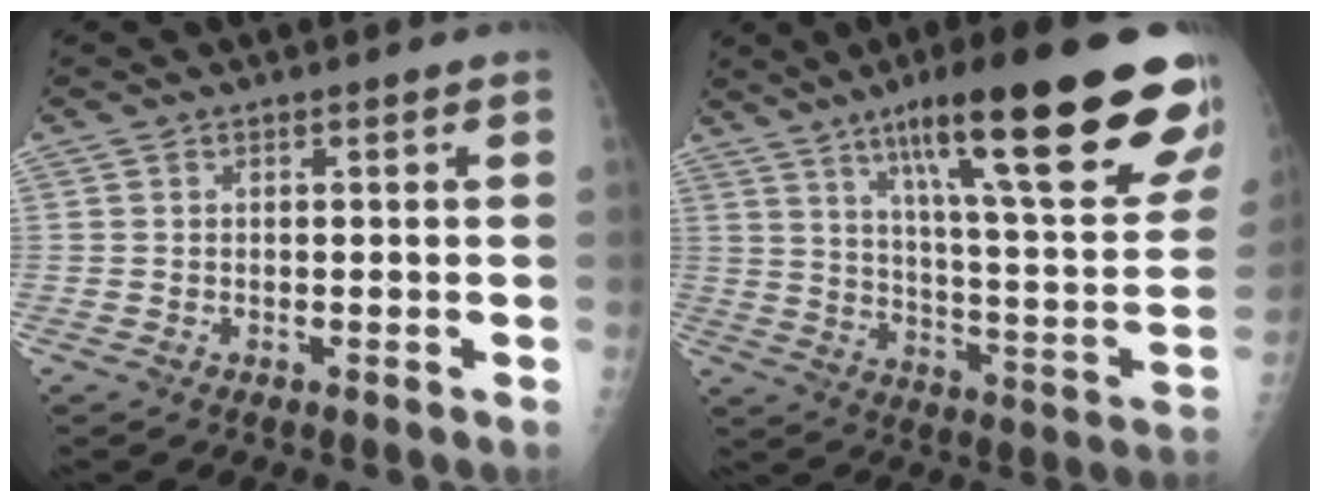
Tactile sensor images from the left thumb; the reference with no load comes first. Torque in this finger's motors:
{"motor_torque": [3.38, 1.63, 2.02, -0.75, 0.56]}